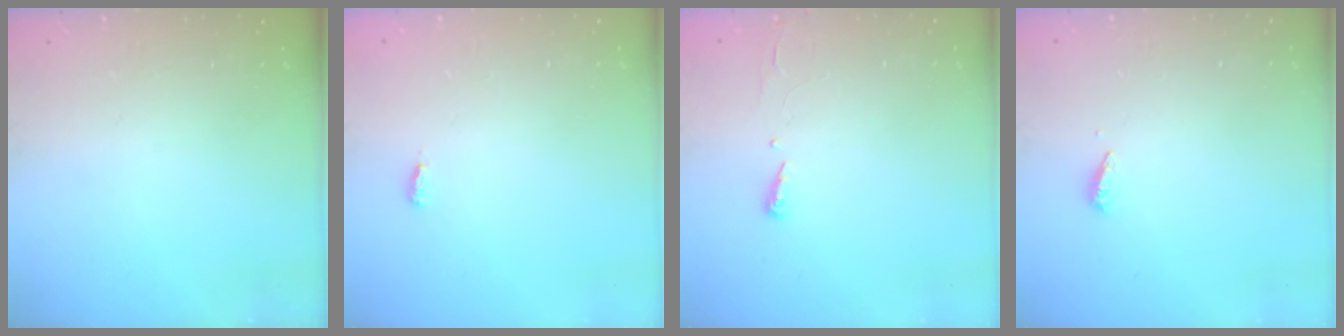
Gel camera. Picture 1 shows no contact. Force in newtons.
{"total": 2.6, "press": 2.4, "slide": 1.0}
{"total": 2.9, "press": 2.9, "slide": 0.4}
{"total": 2.8, "press": 2.8, "slide": 0.2}